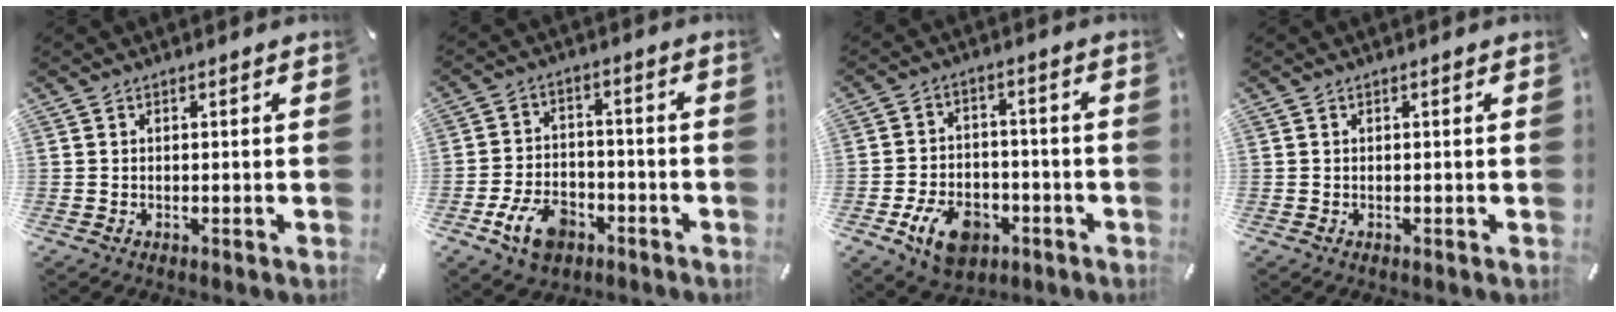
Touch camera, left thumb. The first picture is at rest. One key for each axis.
{"total": 9.9, "fx": -4.7, "fy": 6.6, "fz": 5.7, "tx": -0.123, "ty": 0.020, "tz": -0.083}
{"total": 10.3, "fx": -4.7, "fy": 7.0, "fz": 5.9, "tx": -0.111, "ty": 0.023, "tz": -0.082}
{"total": 0.0}